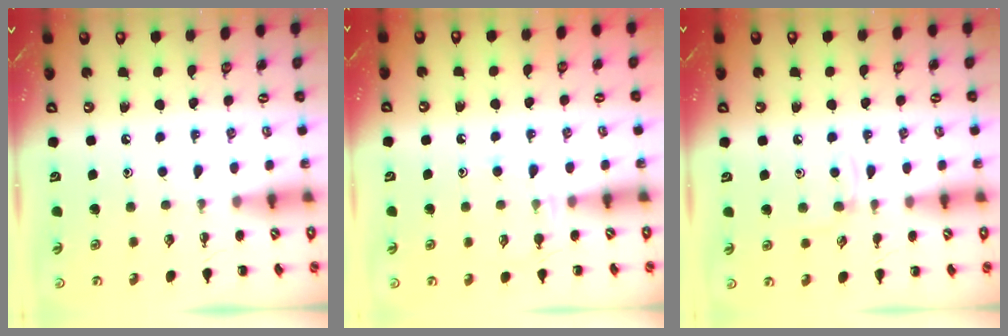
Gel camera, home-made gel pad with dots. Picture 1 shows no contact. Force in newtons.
{"total": 4.6, "press": 4.3, "slide": 1.6}
{"total": 2.8, "press": 2.7, "slide": 0.9}